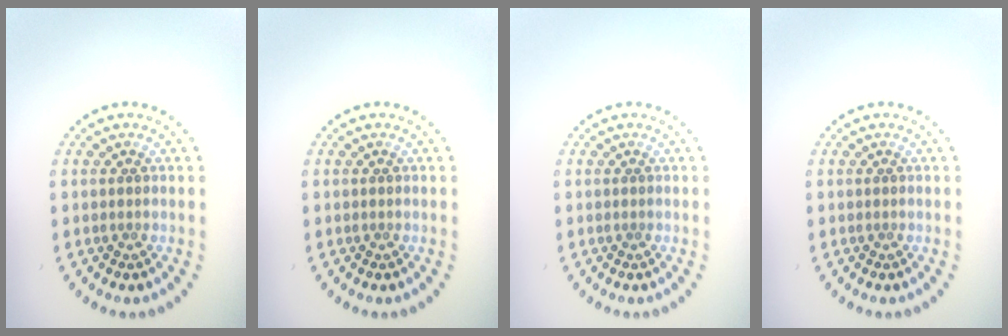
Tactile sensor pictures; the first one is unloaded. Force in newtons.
{"total": 0.0}
{"total": 0.0}
{"total": 0.0}